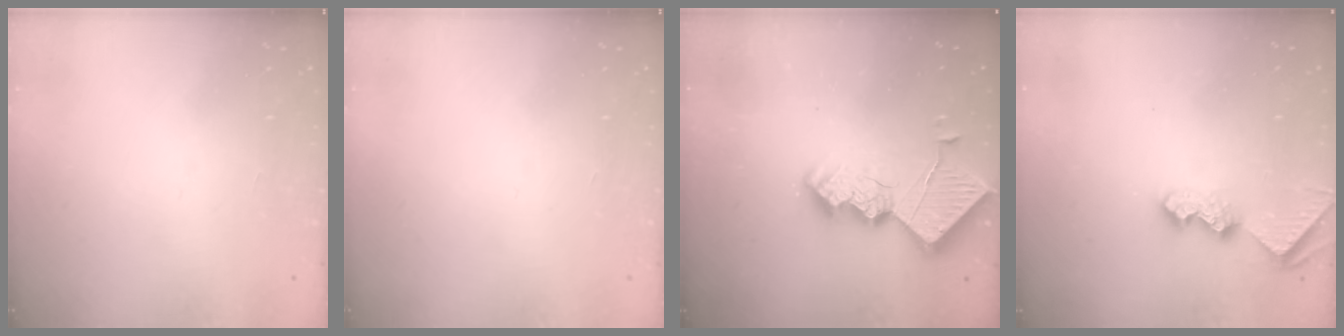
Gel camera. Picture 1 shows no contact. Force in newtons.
{"total": 0.0}
{"total": 15.8, "press": 15.8, "slide": 0.8}
{"total": 8.2, "press": 8.2, "slide": 0.4}